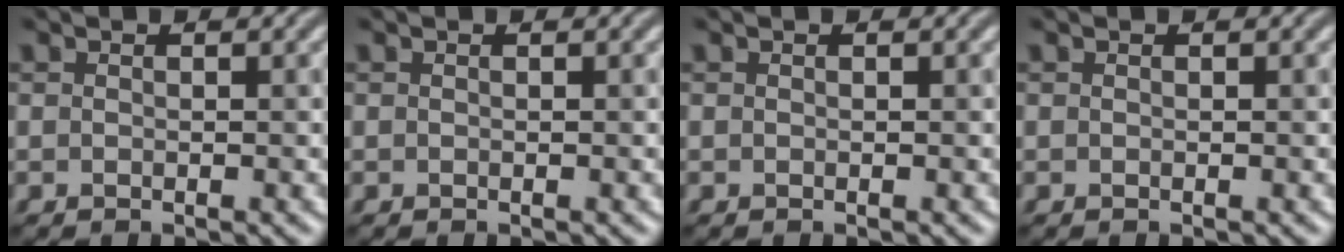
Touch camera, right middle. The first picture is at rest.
{"total": 0.0}
{"total": 0.0}
{"total": 0.0}